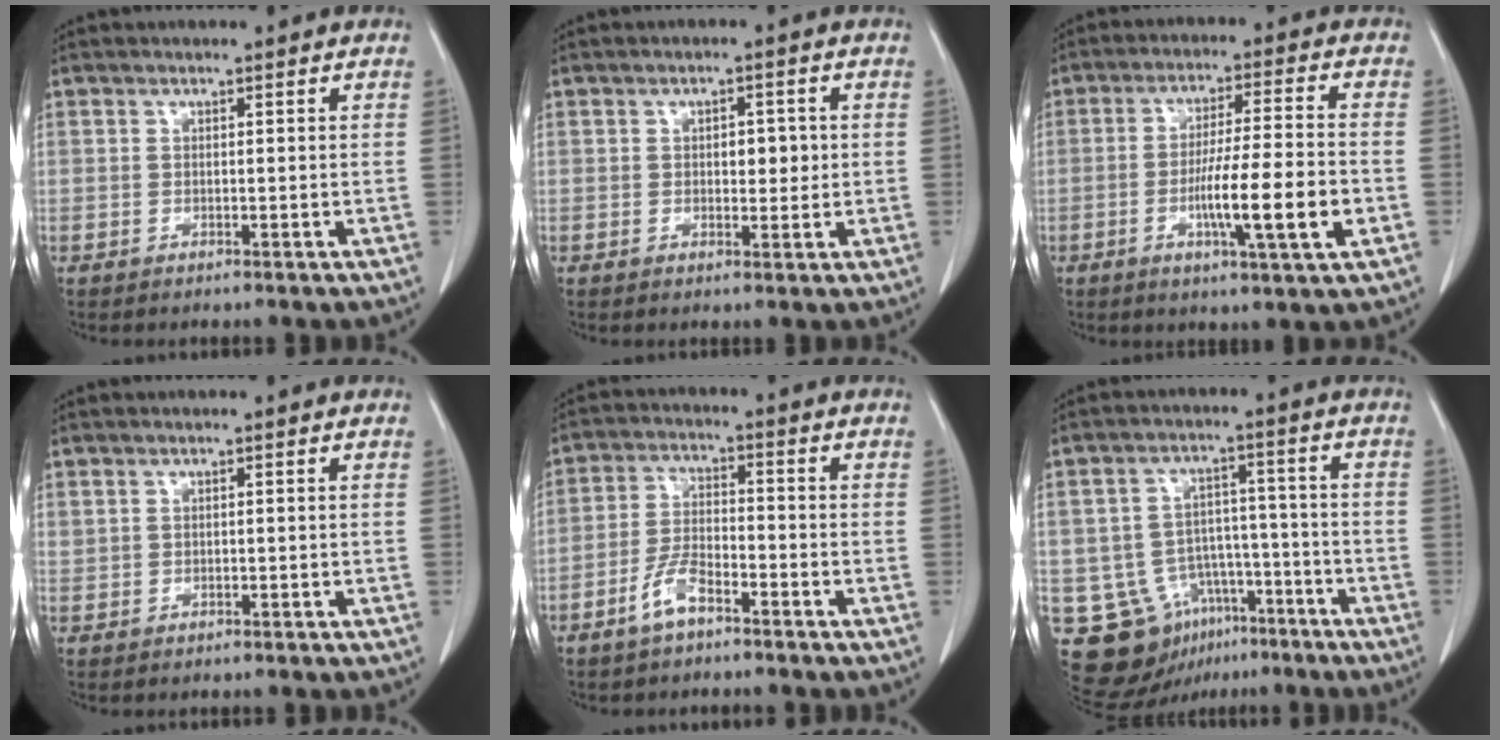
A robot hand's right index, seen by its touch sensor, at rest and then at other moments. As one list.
[{"total": 3.1, "force": [0.3, 1.7, 2.6], "torque": [-0.030, 0.002, 0.006]}, {"total": 11.3, "force": [-3.2, 0.0, 10.8], "torque": [-0.186, -0.010, -0.057]}, {"total": 0.5, "force": [0.4, 0.3, 0.0], "torque": [0.000, 0.007, 0.009]}, {"total": 5.2, "force": [-3.5, 1.8, 3.4], "torque": [-0.075, 0.003, -0.069]}, {"total": 12.3, "force": [-6.3, 9.6, 4.5], "torque": [-0.078, 0.032, -0.088]}]